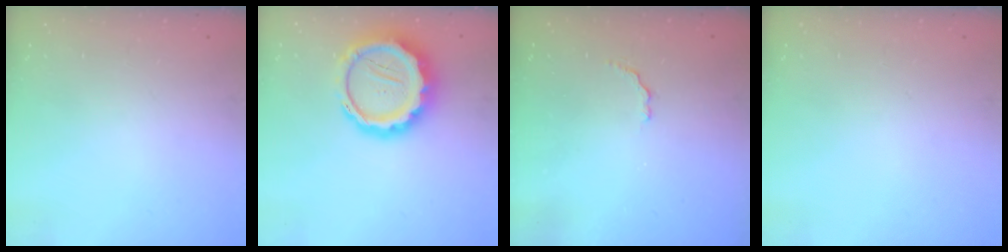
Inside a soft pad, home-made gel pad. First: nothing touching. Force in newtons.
{"total": 15.2, "press": 14.8, "slide": 3.4}
{"total": 2.6, "press": 2.5, "slide": 0.9}
{"total": 0.0}